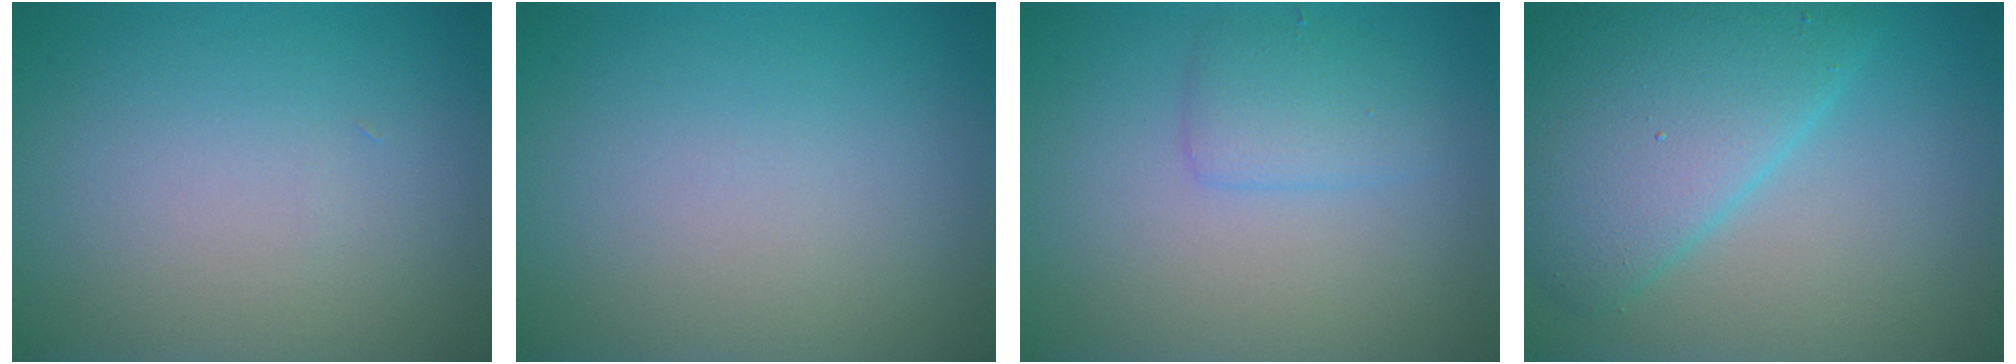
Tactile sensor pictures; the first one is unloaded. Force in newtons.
{"total": 0.0}
{"total": 2.1, "press": 2.1, "slide": 0.2}
{"total": 7.2, "press": 7.2, "slide": 0.2}